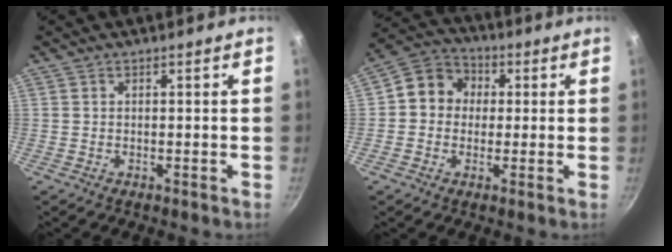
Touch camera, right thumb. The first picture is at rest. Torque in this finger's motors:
{"motor_torque": [-0.03, 0.24, 0.43, -0.57, 0.05]}